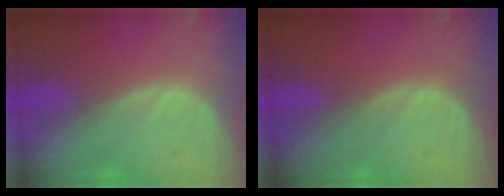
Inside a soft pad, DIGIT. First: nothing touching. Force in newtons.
{"total": 0.0}